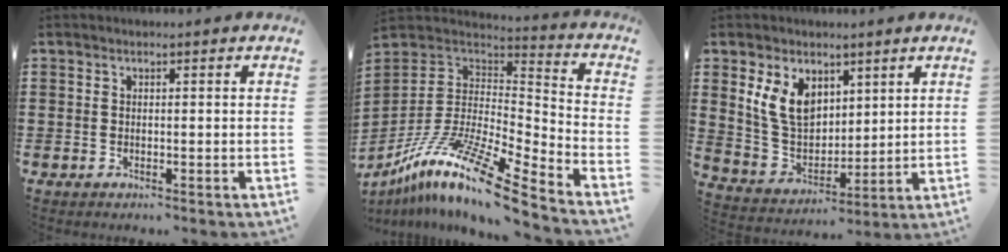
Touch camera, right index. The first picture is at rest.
{"total": 13.6, "force": [-9.3, 2.2, 9.7], "torque": [-0.202, 0.006, -0.183]}
{"total": 8.8, "force": [4.0, 6.2, 4.9], "torque": [-0.134, 0.008, 0.074]}